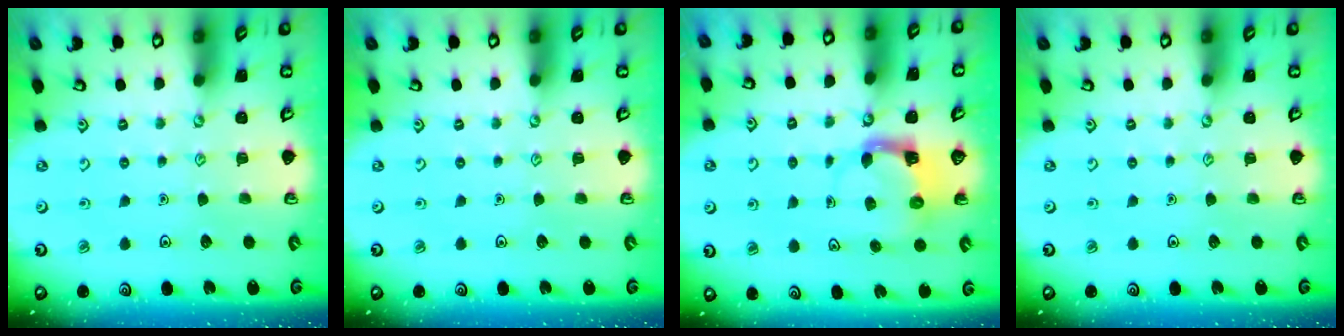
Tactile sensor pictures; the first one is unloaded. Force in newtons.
{"total": 0.0}
{"total": 3.8, "press": 3.7, "slide": 0.7}
{"total": 0.0}